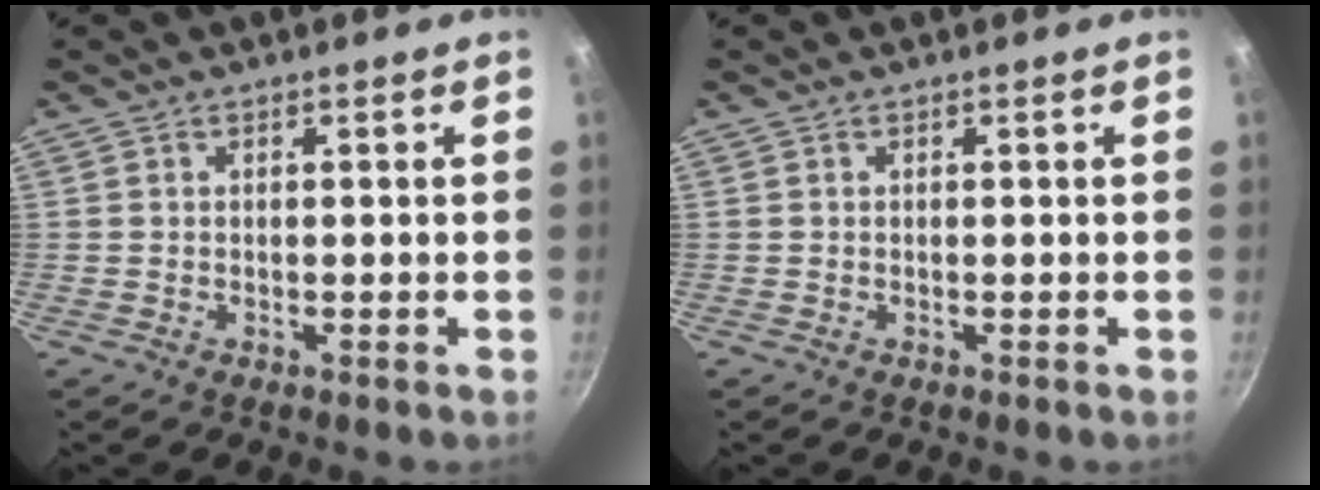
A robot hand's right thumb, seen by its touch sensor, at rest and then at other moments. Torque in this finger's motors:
{"motor_torque": [-0.11, 0.11, 0.08, 0.34, 0.03]}